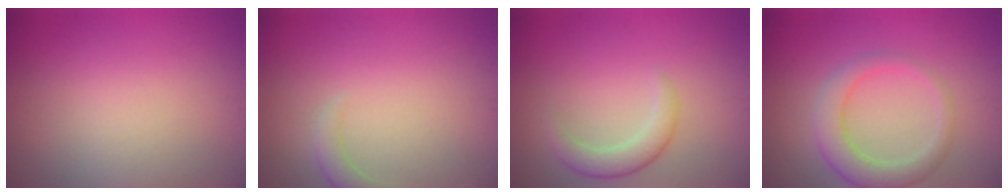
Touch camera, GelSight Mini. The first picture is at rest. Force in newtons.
{"total": 1.6, "press": 1.6, "slide": 0.3}
{"total": 2.7, "press": 2.7, "slide": 0.2}
{"total": 4.0, "press": 4.0, "slide": 0.1}